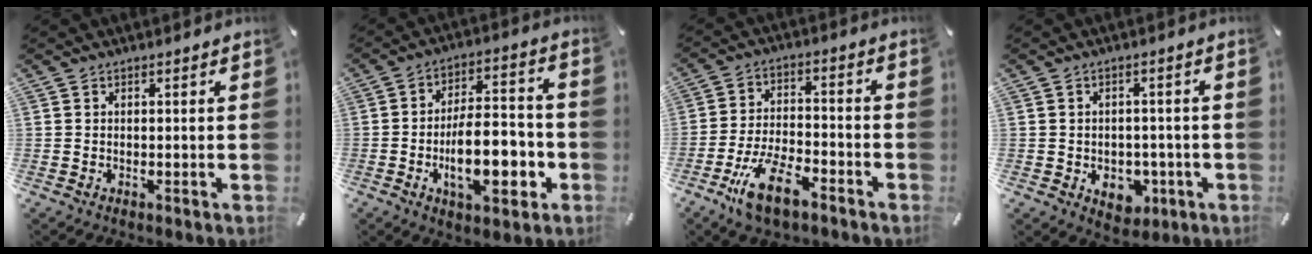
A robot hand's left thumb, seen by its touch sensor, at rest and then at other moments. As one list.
[{"total": 15.9, "force": [-4.3, 8.2, 13.0], "torque": [-0.200, 0.005, -0.072]}, {"total": 12.7, "force": [-7.5, 5.2, 8.8], "torque": [-0.174, 0.033, -0.135]}, {"total": 6.1, "force": [-1.8, 4.9, 3.1], "torque": [-0.034, 0.010, -0.027]}]